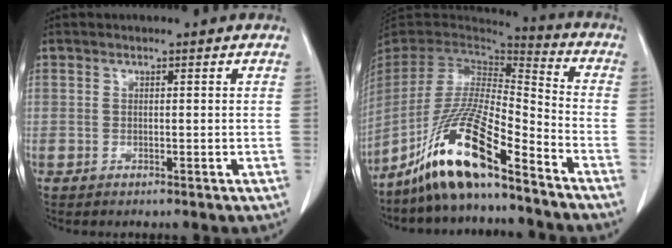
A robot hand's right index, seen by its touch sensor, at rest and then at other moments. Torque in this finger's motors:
{"motor_torque": [1.23, -0.91, 0.78, 0.21]}